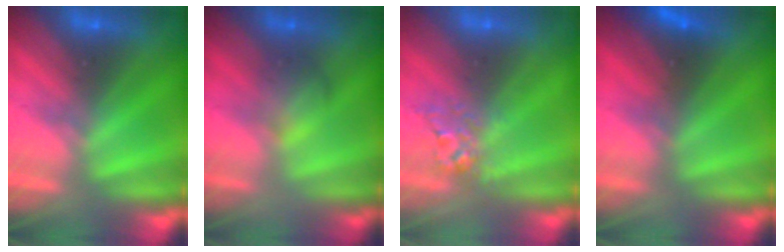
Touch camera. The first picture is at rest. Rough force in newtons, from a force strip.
{"total": 2.2}
{"total": 2.7}
{"total": 7.7}